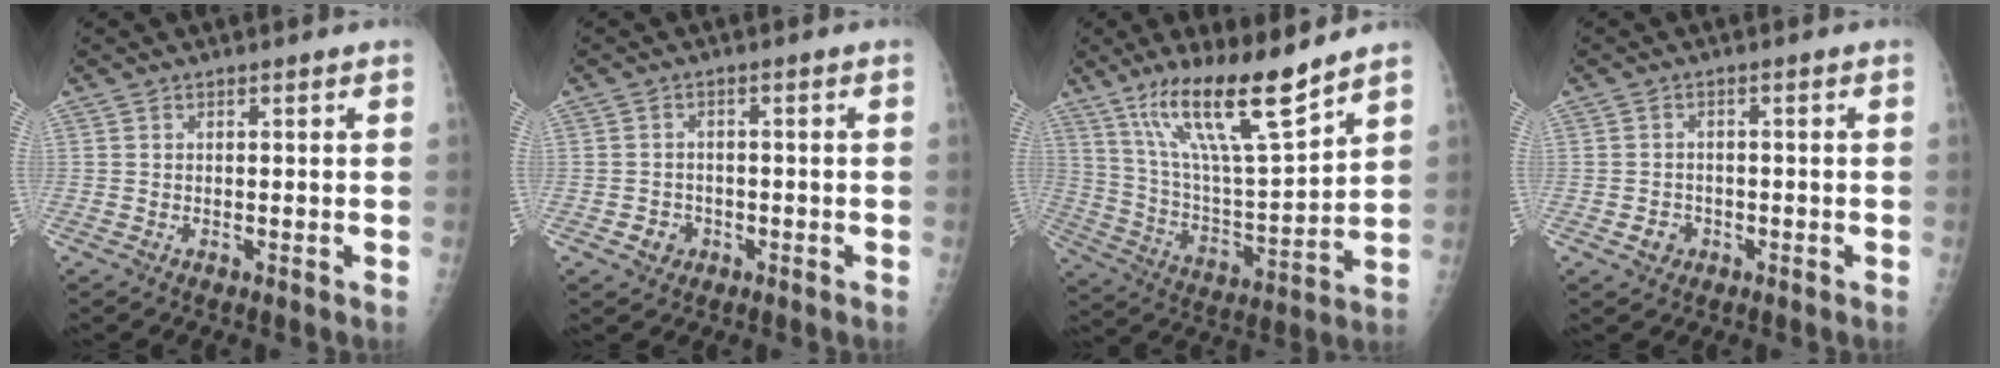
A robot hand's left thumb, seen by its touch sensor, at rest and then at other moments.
{"total": 3.0, "force": [-1.3, 2.6, 0.7], "torque": [0.007, 0.010, -0.019]}
{"total": 17.5, "force": [12.3, 2.7, 12.2], "torque": [-0.199, -0.070, 0.231]}
{"total": 2.7, "force": [-1.2, 2.3, 0.7], "torque": [0.003, 0.009, -0.017]}